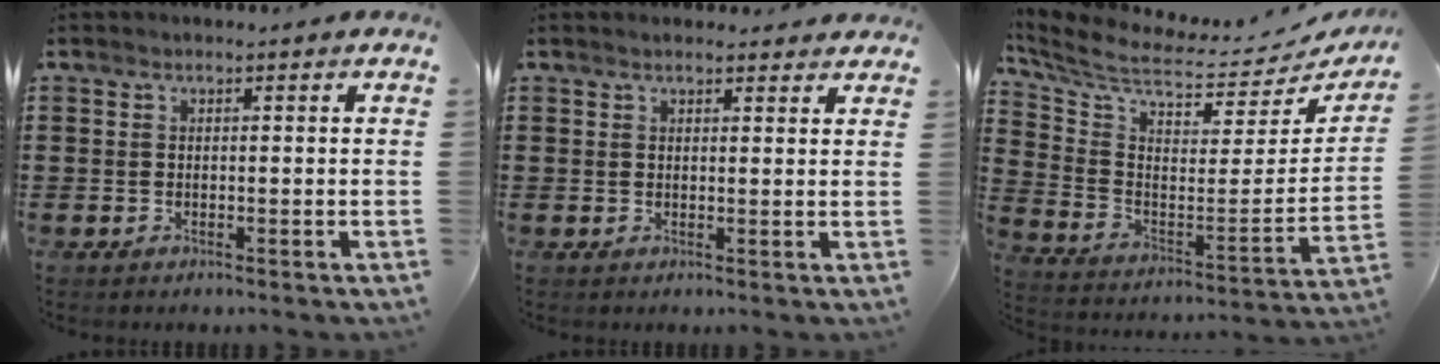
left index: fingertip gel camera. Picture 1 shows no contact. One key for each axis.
{"total": 1.3, "fx": 1.2, "fy": 0.2, "fz": 0.5, "tx": -0.012, "ty": 0.003, "tz": 0.022}
{"total": 5.0, "fx": 4.5, "fy": 0.8, "fz": 2.1, "tx": -0.071, "ty": -0.067, "tz": 0.072}